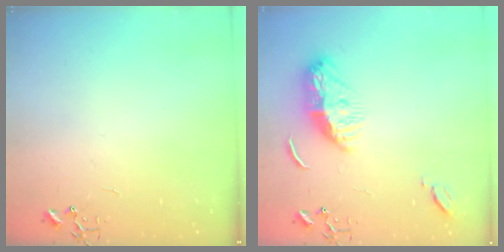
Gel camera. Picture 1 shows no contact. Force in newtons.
{"total": 11.1, "press": 11.0, "slide": 1.0}